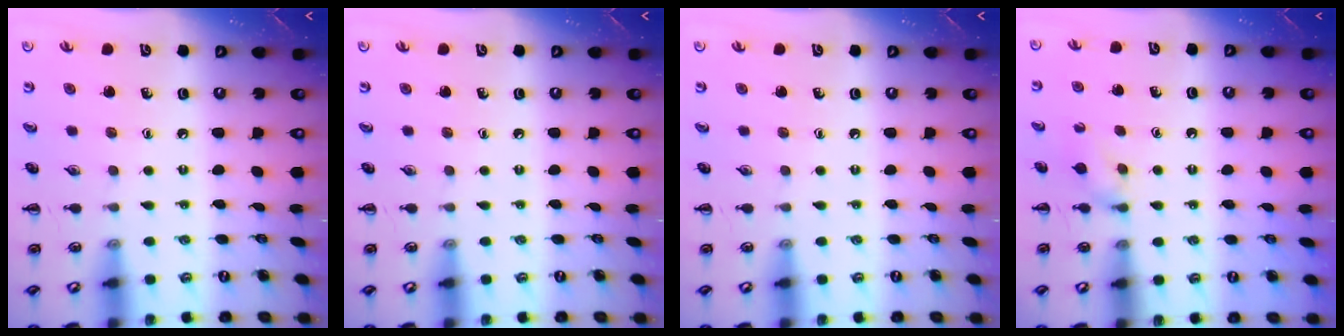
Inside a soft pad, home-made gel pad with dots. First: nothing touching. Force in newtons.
{"total": 0.0}
{"total": 0.0}
{"total": 3.6, "press": 3.4, "slide": 1.1}